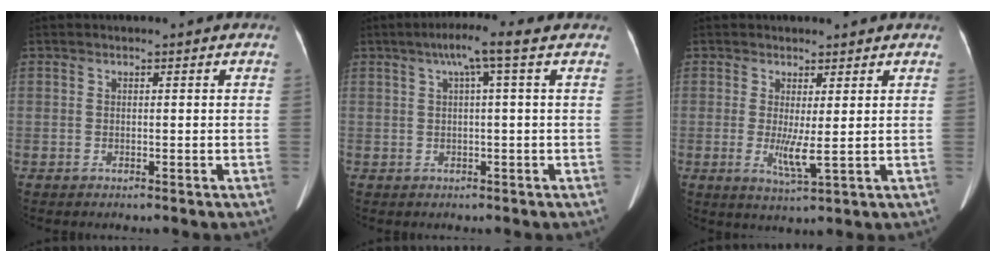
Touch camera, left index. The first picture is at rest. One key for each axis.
{"total": 4.4, "fx": 2.1, "fy": -0.7, "fz": 3.8, "tx": -0.069, "ty": 0.017, "tz": 0.036}
{"total": 3.8, "fx": 0.4, "fy": 0.3, "fz": 3.8, "tx": -0.071, "ty": -0.011, "tz": 0.016}